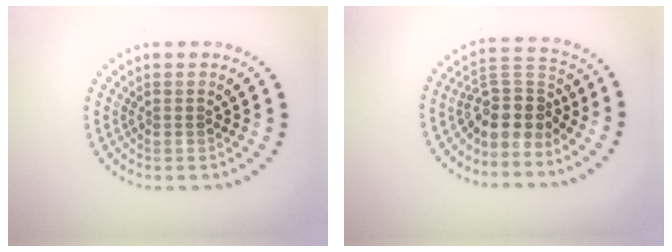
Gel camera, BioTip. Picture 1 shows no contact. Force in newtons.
{"total": 4.1, "press": 3.5, "slide": 2.2}